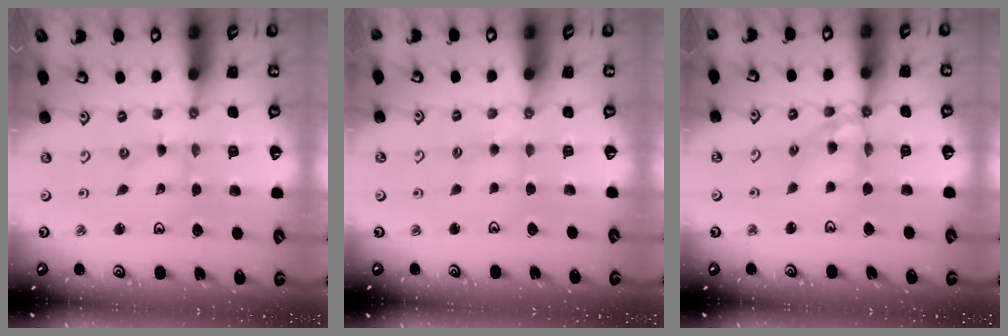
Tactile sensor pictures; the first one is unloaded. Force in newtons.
{"total": 2.8, "press": 2.8, "slide": 0.4}
{"total": 11.5, "press": 11.4, "slide": 1.1}